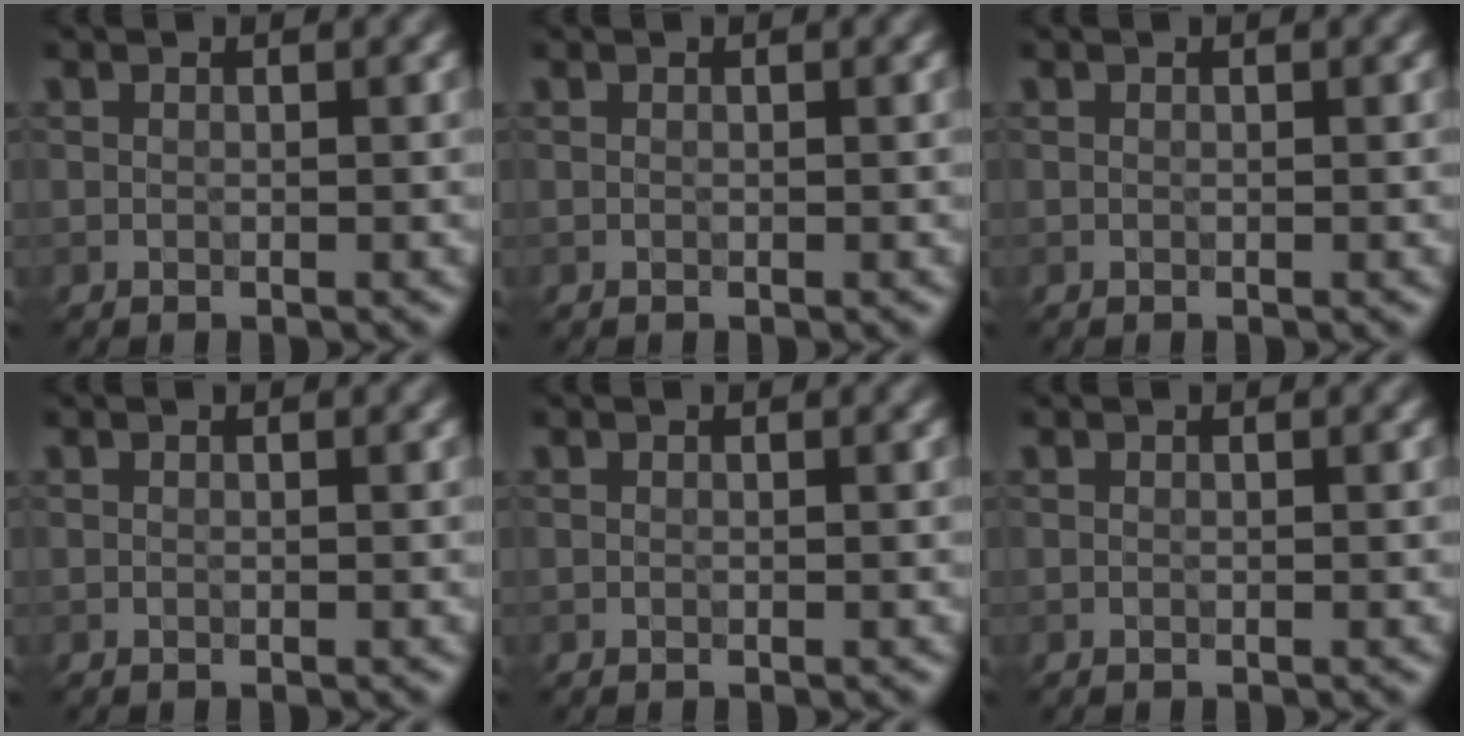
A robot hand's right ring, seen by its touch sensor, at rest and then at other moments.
{"total": 0.0}
{"total": 0.0}
{"total": 0.0}
{"total": 0.0}
{"total": 0.0}